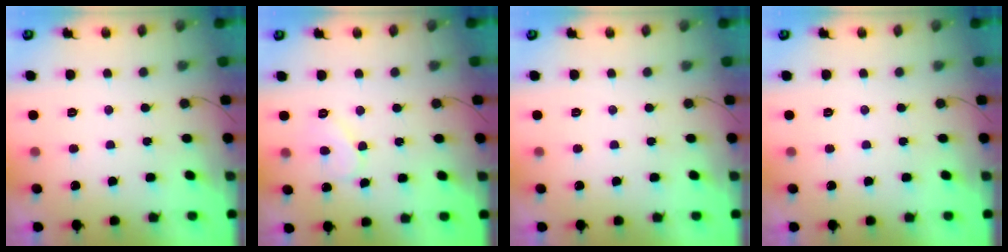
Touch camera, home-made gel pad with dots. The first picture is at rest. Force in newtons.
{"total": 5.6, "press": 5.6, "slide": 0.5}
{"total": 0.0}
{"total": 0.0}